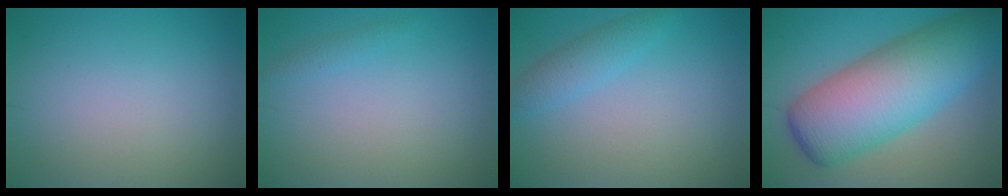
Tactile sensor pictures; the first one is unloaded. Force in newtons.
{"total": 0.8, "press": 0.8, "slide": 0.2}
{"total": 2.3, "press": 2.3, "slide": 0.1}
{"total": 11.7, "press": 11.7, "slide": 0.1}